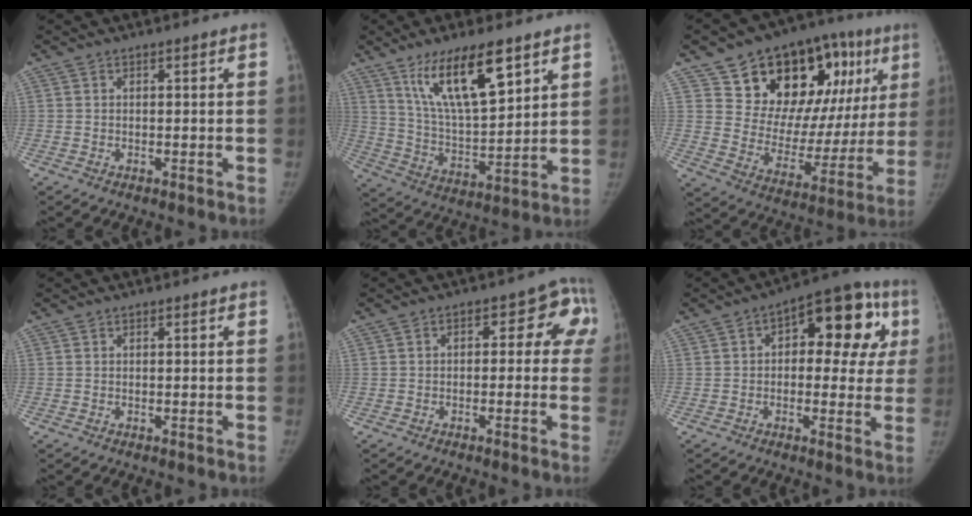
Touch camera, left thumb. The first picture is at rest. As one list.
[{"total": 16.2, "force": [9.4, 5.1, 12.2], "torque": [-0.189, -0.047, 0.180]}, {"total": 25.8, "force": [11.7, 14.4, 17.9], "torque": [-0.198, -0.010, 0.187]}, {"total": 0.0}, {"total": 7.5, "force": [0.1, 4.5, 5.9], "torque": [-0.023, 0.030, -0.011]}, {"total": 16.5, "force": [4.0, 9.0, 13.2], "torque": [-0.110, 0.029, 0.041]}]